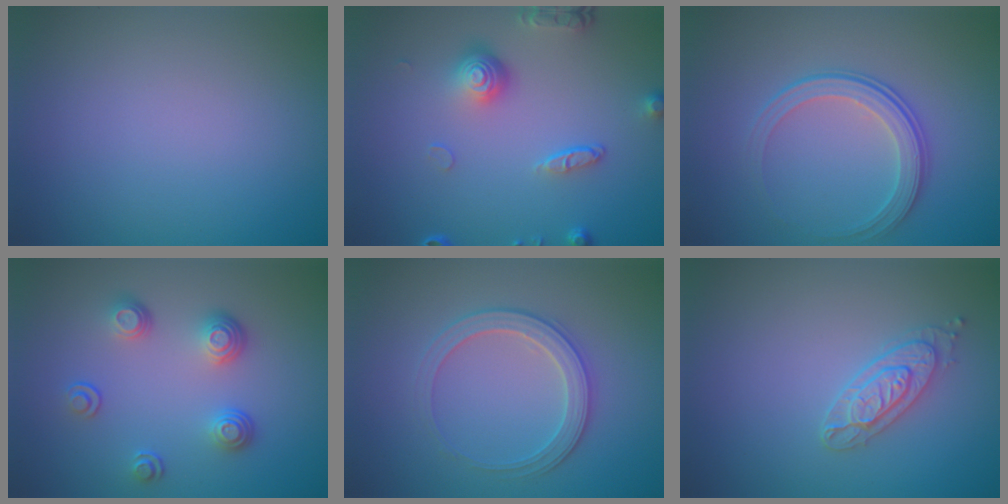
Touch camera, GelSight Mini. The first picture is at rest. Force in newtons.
{"total": 4.4, "press": 3.2, "slide": 3.1}
{"total": 3.3, "press": 2.8, "slide": 1.8}
{"total": 3.4, "press": 2.6, "slide": 2.2}
{"total": 2.9, "press": 2.9, "slide": 0.3}
{"total": 2.6, "press": 2.4, "slide": 1.1}